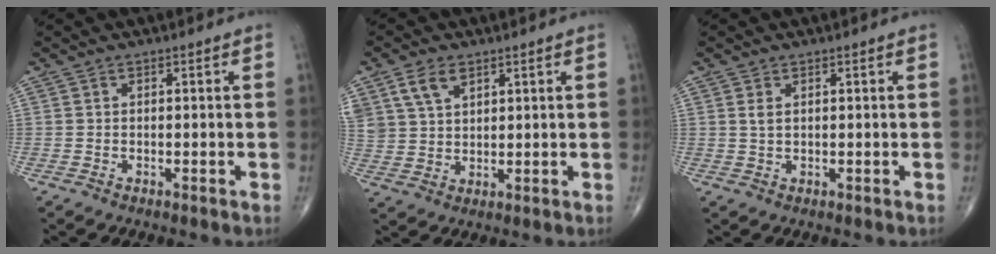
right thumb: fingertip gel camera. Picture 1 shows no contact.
{"total": 7.1, "force": [3.8, 4.4, 4.0], "torque": [-0.070, -0.009, 0.081]}
{"total": 1.7, "force": [0.6, 0.9, 1.3], "torque": [-0.027, 0.003, 0.016]}